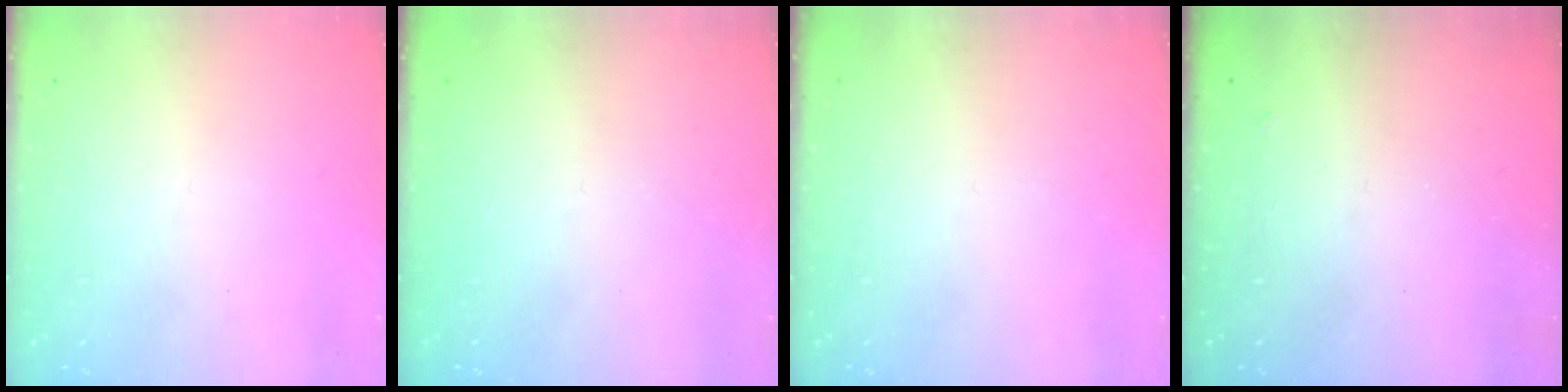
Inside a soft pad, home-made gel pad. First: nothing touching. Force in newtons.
{"total": 1.1, "press": 1.1, "slide": 0.1}
{"total": 0.0}
{"total": 1.1, "press": 1.0, "slide": 0.3}